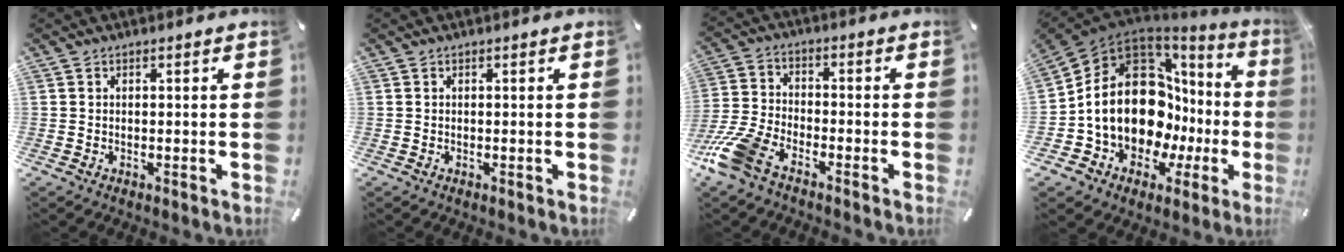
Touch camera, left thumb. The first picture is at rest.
{"total": 0.0}
{"total": 11.1, "force": [-7.5, 5.0, 6.4], "torque": [-0.155, 0.021, -0.149]}
{"total": 20.6, "force": [1.8, 14.7, 14.3], "torque": [-0.267, -0.037, 0.044]}